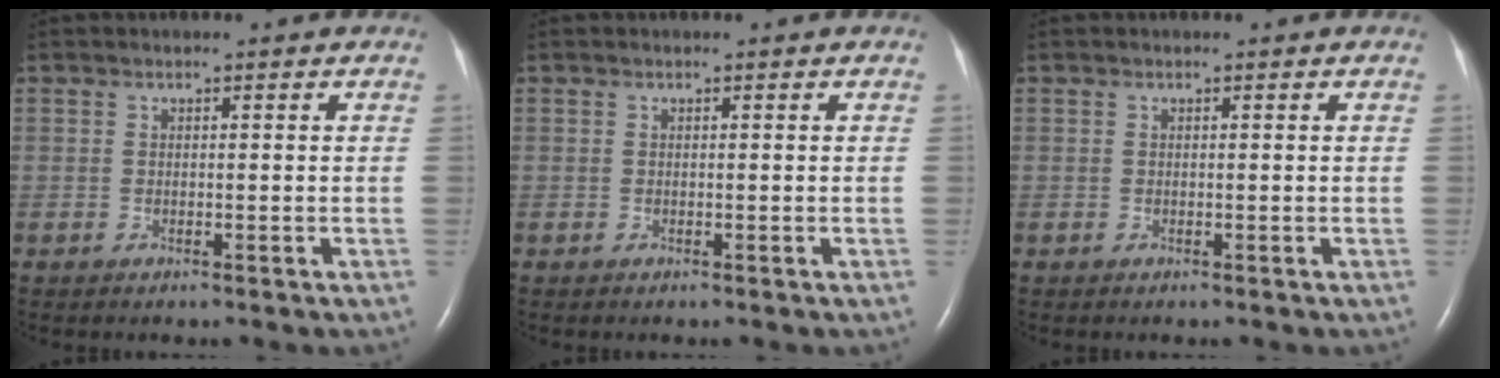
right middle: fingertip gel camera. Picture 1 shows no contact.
{"total": 0.0}
{"total": 0.0}